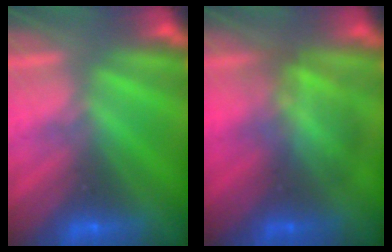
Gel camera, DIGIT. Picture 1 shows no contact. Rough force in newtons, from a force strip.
{"total": 2.9}